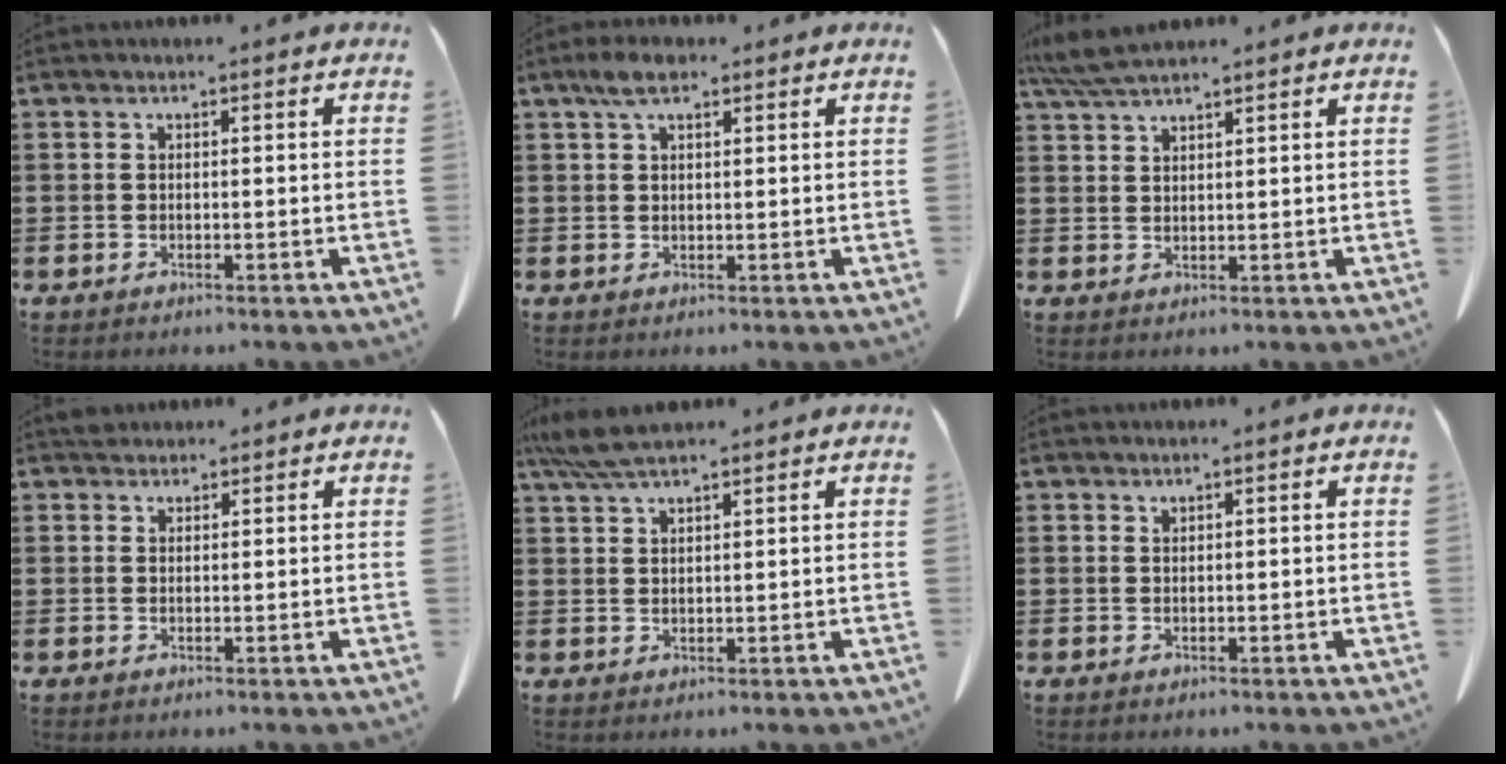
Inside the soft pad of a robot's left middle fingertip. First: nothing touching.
{"total": 3.7, "force": [2.3, 1.6, 2.4], "torque": [-0.054, 0.006, 0.042]}
{"total": 4.7, "force": [4.0, 0.6, 2.5], "torque": [-0.059, -0.006, 0.076]}
{"total": 1.8, "force": [1.6, 0.7, 0.3], "torque": [-0.003, -0.002, 0.032]}
{"total": 5.5, "force": [4.4, 1.0, 3.2], "torque": [-0.073, -0.007, 0.082]}
{"total": 0.7, "force": [0.6, 0.0, 0.2], "torque": [-0.006, -0.003, 0.014]}